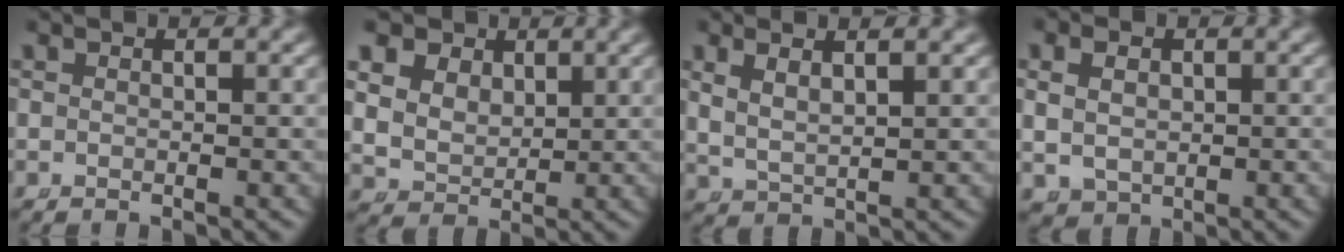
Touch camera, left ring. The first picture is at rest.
{"total": 8.1, "force": [2.3, 6.9, 3.6], "torque": [-0.093, -0.022, 0.042]}
{"total": 3.7, "force": [1.7, 2.2, 2.4], "torque": [-0.055, -0.003, 0.035]}
{"total": 3.5, "force": [0.5, 2.9, 1.8], "torque": [-0.043, -0.010, 0.023]}